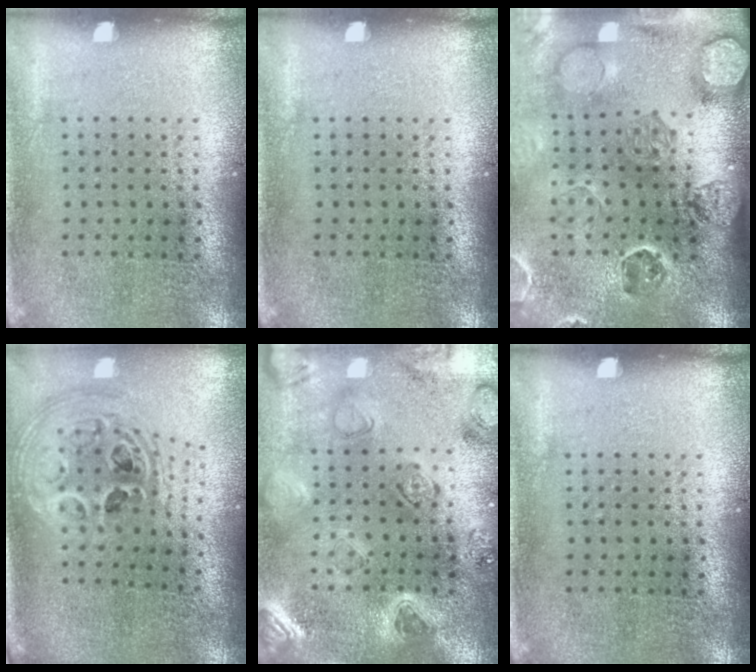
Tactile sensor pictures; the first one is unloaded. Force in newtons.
{"total": 0.0}
{"total": 2.8, "press": 2.7, "slide": 0.7}
{"total": 2.5, "press": 1.8, "slide": 1.7}
{"total": 2.3, "press": 2.2, "slide": 0.2}
{"total": 0.0}